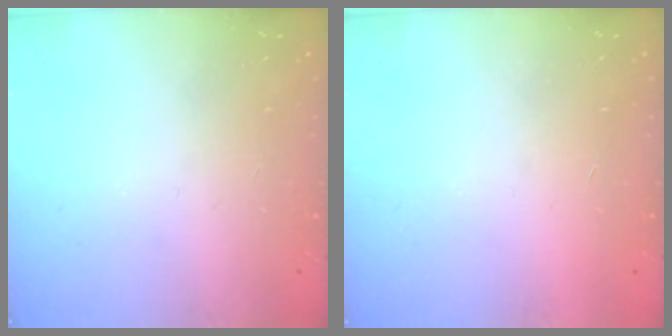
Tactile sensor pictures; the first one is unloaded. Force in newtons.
{"total": 1.6, "press": 1.6, "slide": 0.1}